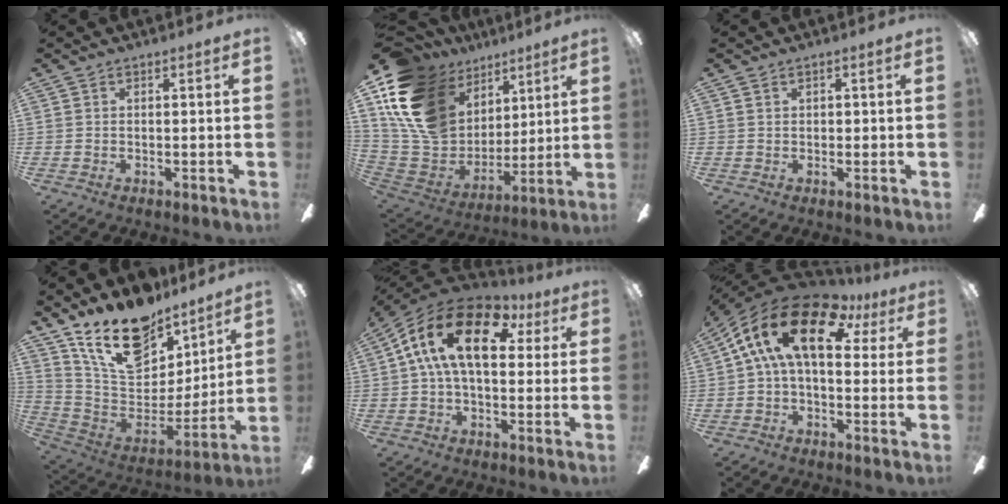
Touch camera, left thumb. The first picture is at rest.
{"total": 20.1, "force": [9.8, 14.2, 10.4], "torque": [-0.230, -0.045, 0.187]}
{"total": 0.7, "force": [0.2, 0.5, 0.4], "torque": [-0.008, 0.003, 0.004]}
{"total": 20.2, "force": [15.0, 9.7, 9.4], "torque": [-0.172, -0.102, 0.272]}
{"total": 18.1, "force": [5.8, 9.6, 14.2], "torque": [-0.276, 0.007, 0.097]}
{"total": 19.3, "force": [6.6, 9.5, 15.4], "torque": [-0.292, -0.014, 0.105]}